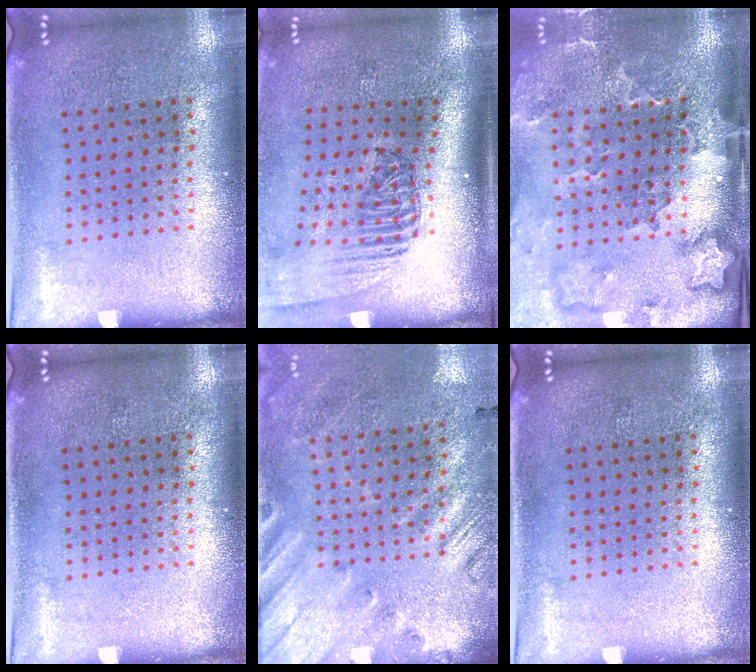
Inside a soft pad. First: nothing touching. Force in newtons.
{"total": 2.4, "press": 1.8, "slide": 1.7}
{"total": 3.4, "press": 2.5, "slide": 2.3}
{"total": 0.0}
{"total": 2.6, "press": 1.8, "slide": 1.8}
{"total": 0.0}